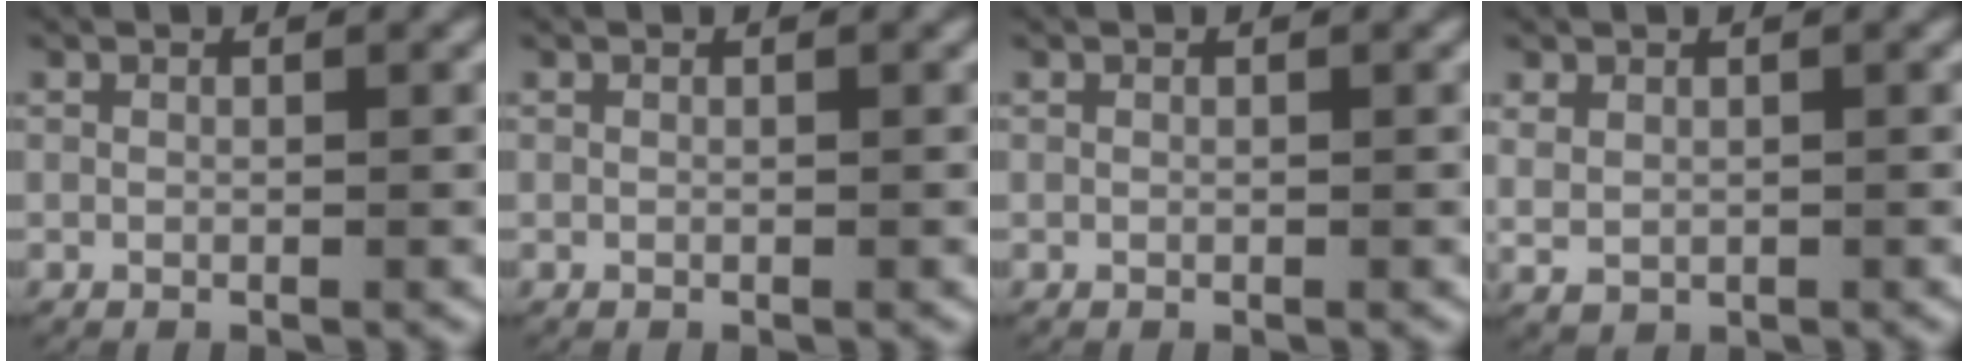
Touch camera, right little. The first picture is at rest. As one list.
[{"total": 0.0}, {"total": 0.0}, {"total": 3.3, "force": [0.6, 3.0, 1.4], "torque": [-0.046, -0.006, 0.017]}]